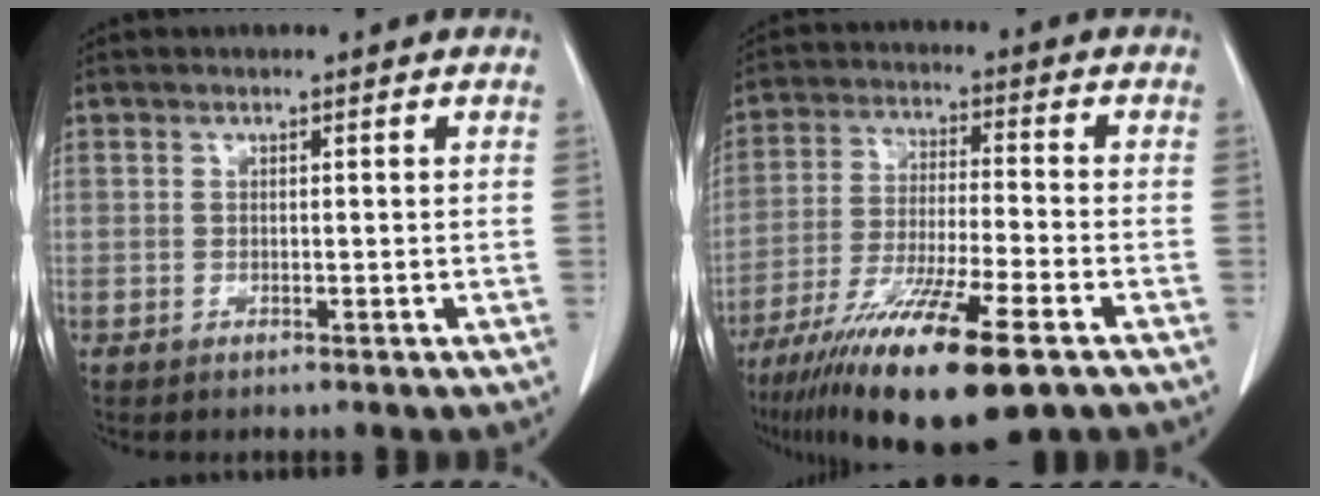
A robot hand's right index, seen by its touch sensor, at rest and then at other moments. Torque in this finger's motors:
{"motor_torque": [1.38, -0.76, 1.05, 0.21]}